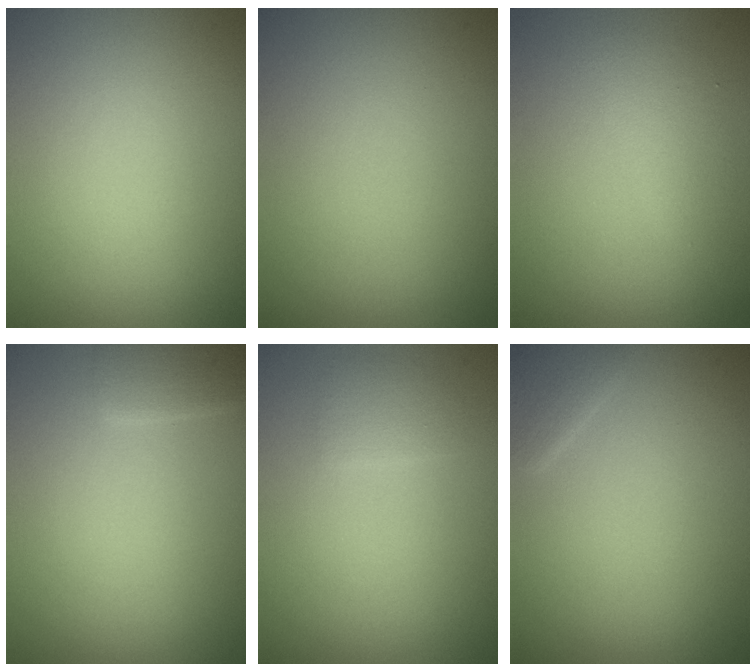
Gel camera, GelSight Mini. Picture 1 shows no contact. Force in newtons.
{"total": 0.0}
{"total": 1.9, "press": 1.9, "slide": 0.1}
{"total": 1.9, "press": 1.9, "slide": 0.2}
{"total": 1.2, "press": 1.1, "slide": 0.3}
{"total": 1.5, "press": 1.5, "slide": 0.1}